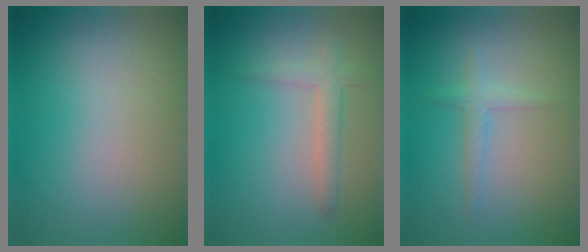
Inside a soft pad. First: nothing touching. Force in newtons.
{"total": 2.1, "press": 2.1, "slide": 0.1}
{"total": 1.4, "press": 1.4, "slide": 0.0}